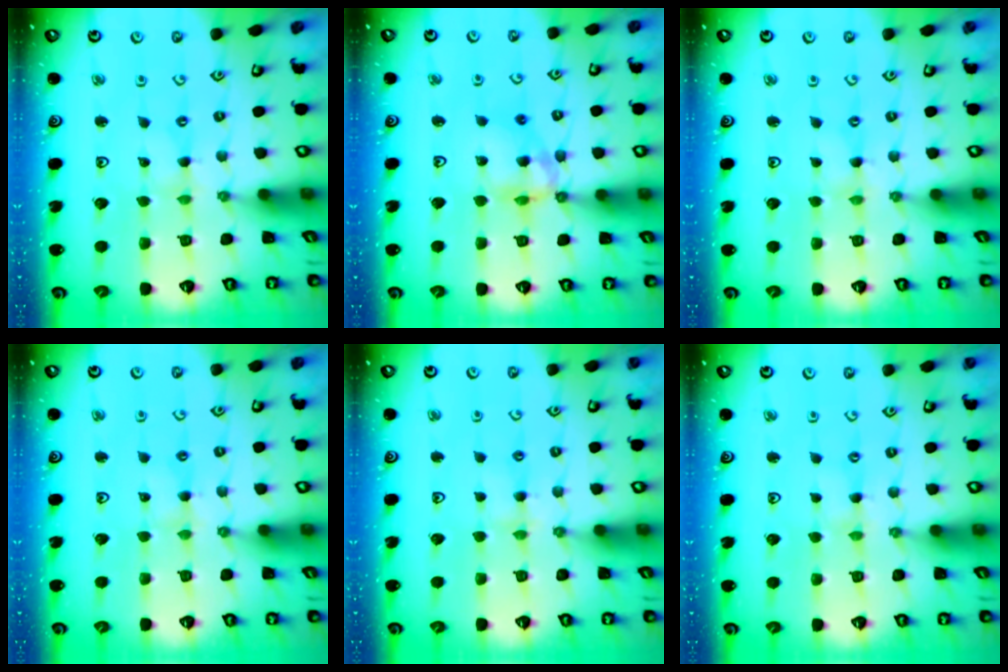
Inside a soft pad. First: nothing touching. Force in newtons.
{"total": 11.6, "press": 11.5, "slide": 1.4}
{"total": 0.0}
{"total": 1.9, "press": 1.9, "slide": 0.3}
{"total": 2.8, "press": 2.8, "slide": 0.4}
{"total": 1.5, "press": 1.5, "slide": 0.2}